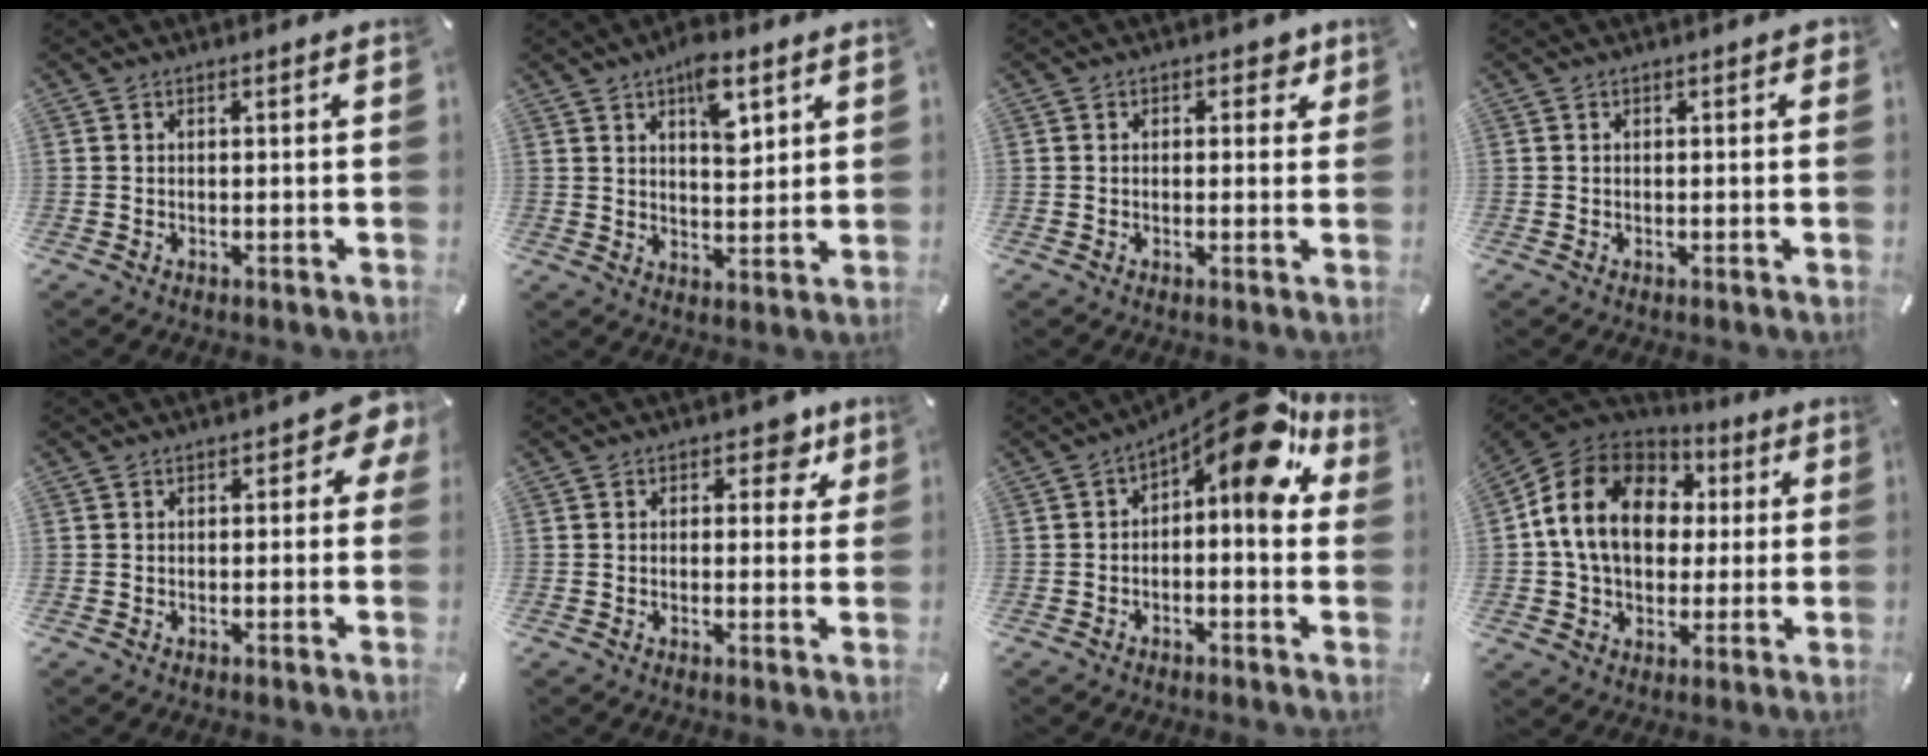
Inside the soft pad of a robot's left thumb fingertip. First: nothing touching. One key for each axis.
{"total": 8.8, "fx": 4.8, "fy": 4.4, "fz": 5.9, "tx": -0.071, "ty": -0.026, "tz": 0.077}
{"total": 3.3, "fx": 0.8, "fy": 2.3, "fz": 2.2, "tx": -0.015, "ty": -0.002, "tz": 0.004}
{"total": 0.7, "fx": -0.1, "fy": 0.4, "fz": 0.6, "tx": -0.010, "ty": 0.001, "tz": -0.003}
{"total": 4.4, "fx": 0.8, "fy": 2.5, "fz": 3.6, "tx": -0.045, "ty": 0.004, "tz": 0.010}
{"total": 6.2, "fx": 2.9, "fy": 3.7, "fz": 3.9, "tx": -0.032, "ty": -0.011, "tz": 0.040}
{"total": 12.7, "fx": 6.9, "fy": 4.4, "fz": 9.7, "tx": -0.140, "ty": -0.063, "tz": 0.111}
{"total": 16.1, "fx": 1.9, "fy": 13.0, "fz": 9.2, "tx": -0.207, "ty": 0.009, "tz": 0.036}